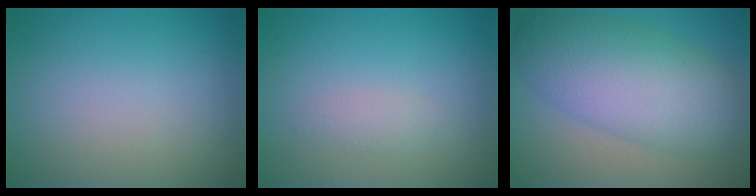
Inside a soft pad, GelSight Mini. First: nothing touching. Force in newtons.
{"total": 1.0, "press": 1.0, "slide": 0.1}
{"total": 8.3, "press": 8.3, "slide": 0.2}